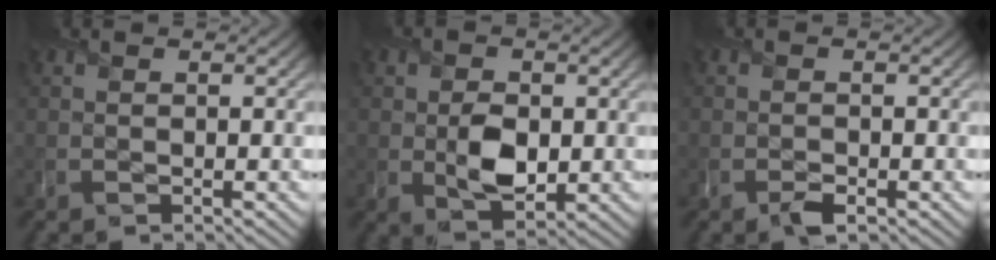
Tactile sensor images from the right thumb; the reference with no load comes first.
{"total": 5.2, "force": [-0.3, 3.6, 3.7], "torque": [-0.070, -0.013, -0.005]}
{"total": 1.6, "force": [-1.0, 0.9, 1.0], "torque": [-0.019, -0.007, -0.020]}